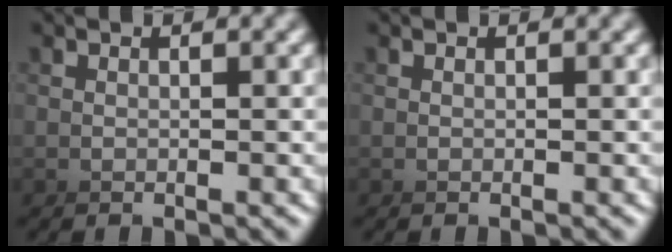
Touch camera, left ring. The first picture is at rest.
{"total": 0.0}